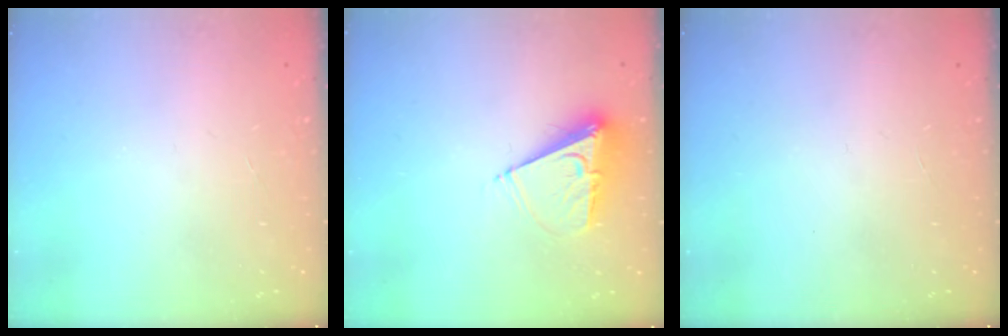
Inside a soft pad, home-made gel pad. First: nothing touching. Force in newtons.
{"total": 8.6, "press": 8.5, "slide": 0.6}
{"total": 0.0}